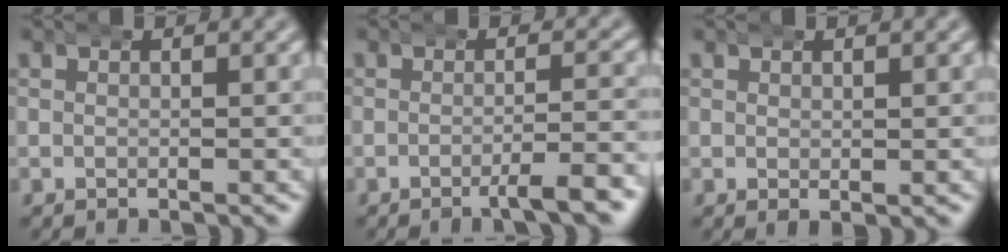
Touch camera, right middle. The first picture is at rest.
{"total": 2.9, "force": [-1.9, 0.0, 2.2], "torque": [-0.032, 0.002, -0.034]}
{"total": 0.7, "force": [0.4, 0.2, 0.6], "torque": [-0.006, -0.006, 0.011]}